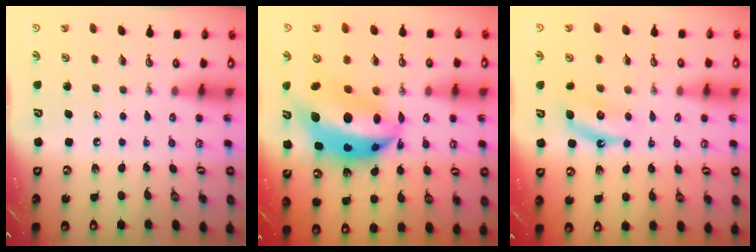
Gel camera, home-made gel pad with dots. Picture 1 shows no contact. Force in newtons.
{"total": 17.0, "press": 16.9, "slide": 1.6}
{"total": 6.1, "press": 6.1, "slide": 0.8}